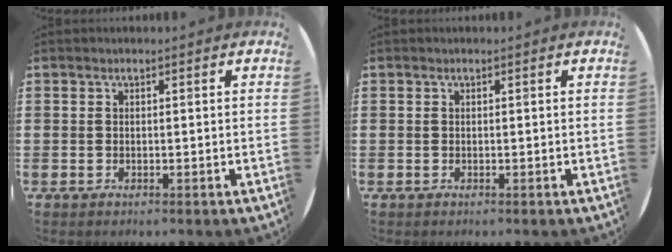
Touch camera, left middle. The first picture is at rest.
{"total": 0.0}